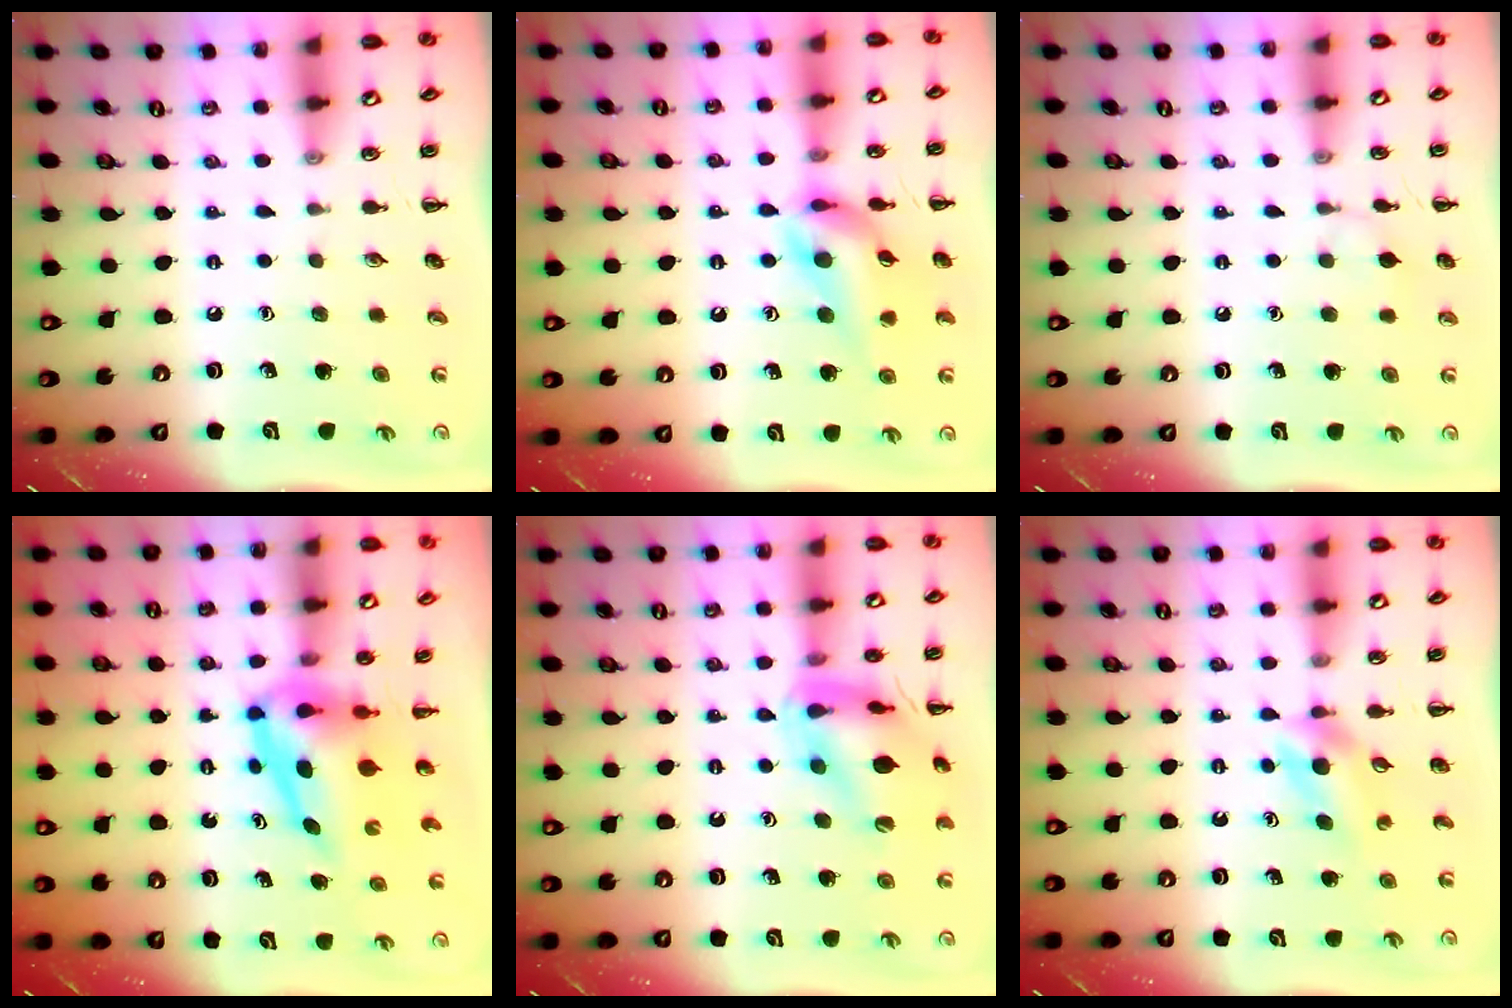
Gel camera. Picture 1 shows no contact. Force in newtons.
{"total": 13.6, "press": 13.3, "slide": 2.7}
{"total": 6.0, "press": 5.7, "slide": 1.9}
{"total": 6.8, "press": 6.5, "slide": 1.9}
{"total": 15.1, "press": 15.1, "slide": 1.5}
{"total": 4.0, "press": 3.8, "slide": 1.3}